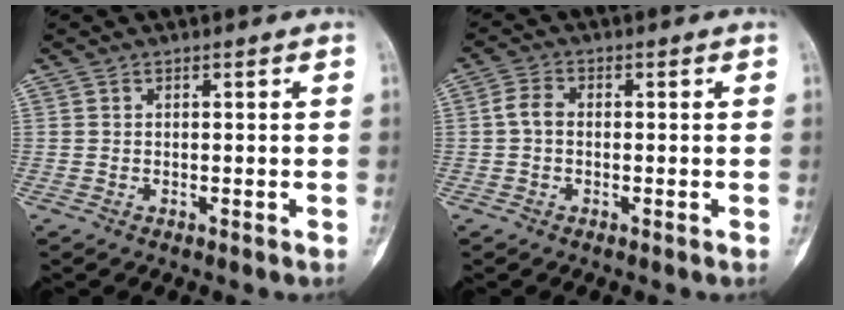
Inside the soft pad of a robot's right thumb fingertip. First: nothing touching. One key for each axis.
{"total": 3.0, "fx": -0.2, "fy": 2.0, "fz": 2.2, "tx": -0.043, "ty": 0.008, "tz": -0.011}